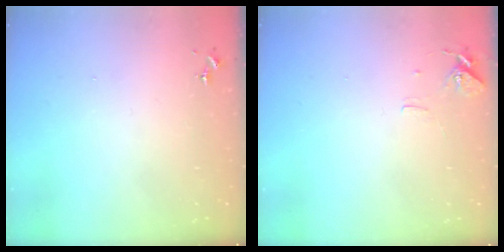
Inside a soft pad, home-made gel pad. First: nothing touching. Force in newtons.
{"total": 7.4, "press": 7.4, "slide": 0.6}